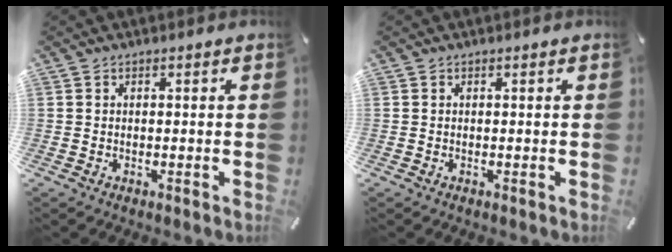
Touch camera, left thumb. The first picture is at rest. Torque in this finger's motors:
{"motor_torque": [-0.15, 0.09, 0.02, -0.02, 0.00]}